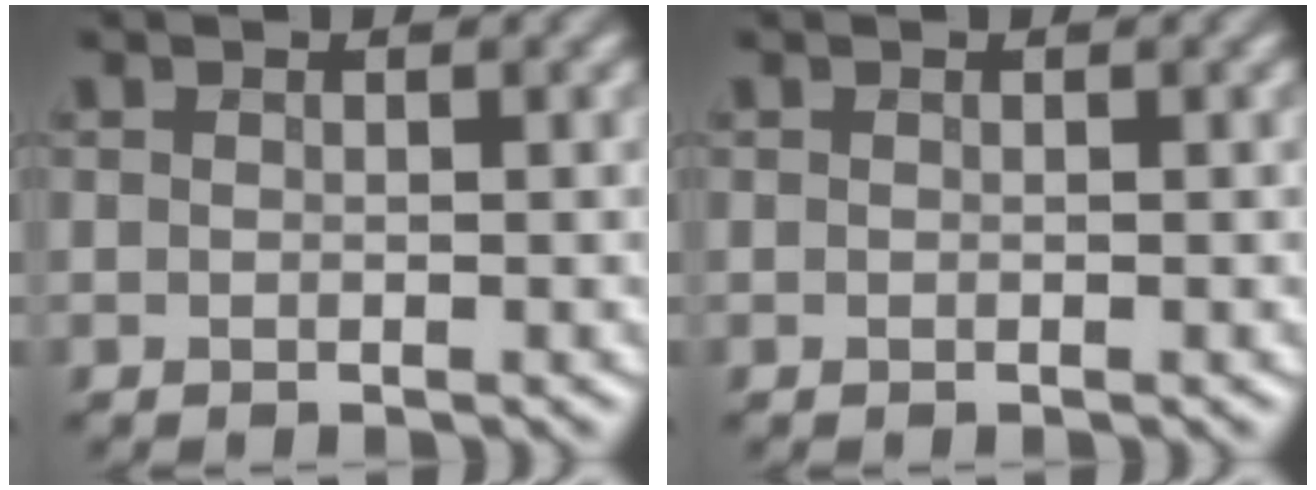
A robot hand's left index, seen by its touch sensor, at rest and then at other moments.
{"total": 0.0}